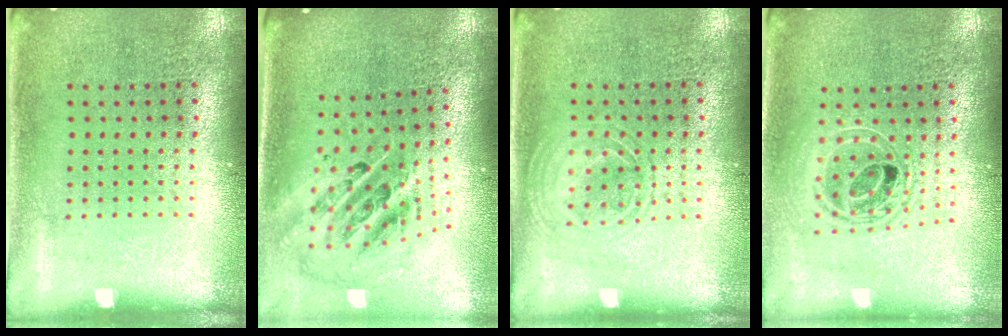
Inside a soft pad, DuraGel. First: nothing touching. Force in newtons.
{"total": 2.7, "press": 1.8, "slide": 2.0}
{"total": 1.3, "press": 1.2, "slide": 0.2}
{"total": 1.7, "press": 1.4, "slide": 1.0}